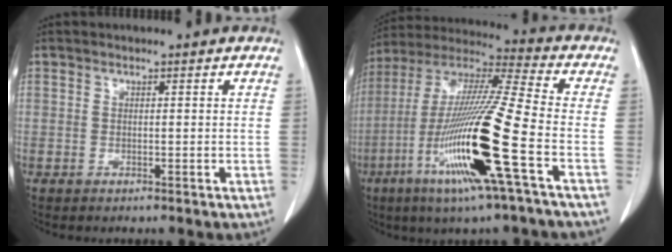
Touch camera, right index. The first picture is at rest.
{"total": 20.5, "force": [-7.0, -0.5, 19.3], "torque": [-0.407, -0.031, -0.144]}